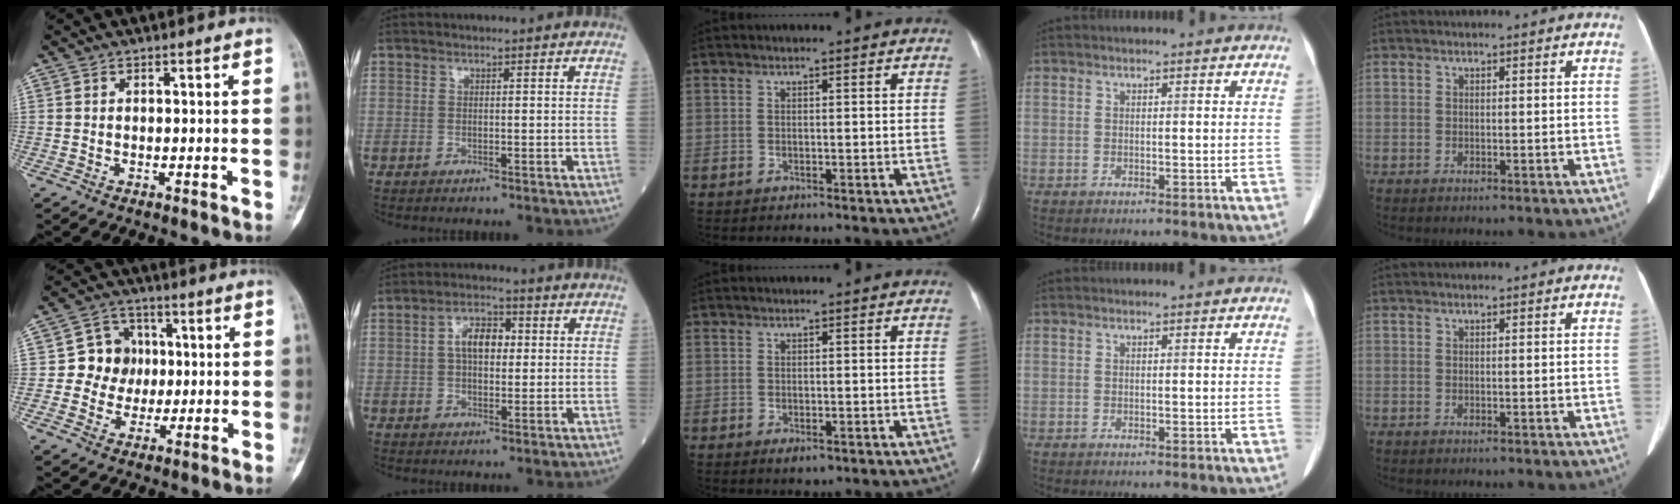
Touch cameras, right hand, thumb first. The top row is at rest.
{"thumb": {"total": 8.1, "force": [0.3, 7.6, 2.7], "torque": [0.005, 0.015, -0.003]}, "index": {"total": 5.8, "force": [0.8, 3.0, 4.8], "torque": [-0.090, 0.015, 0.011]}, "middle": {"total": 1.4, "force": [-0.7, 0.7, 1.0], "torque": [-0.015, -0.002, -0.004]}}